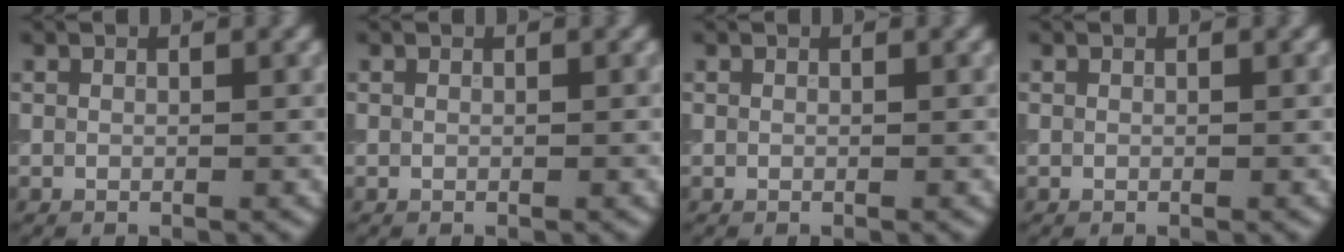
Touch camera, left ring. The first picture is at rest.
{"total": 0.0}
{"total": 0.0}
{"total": 0.0}